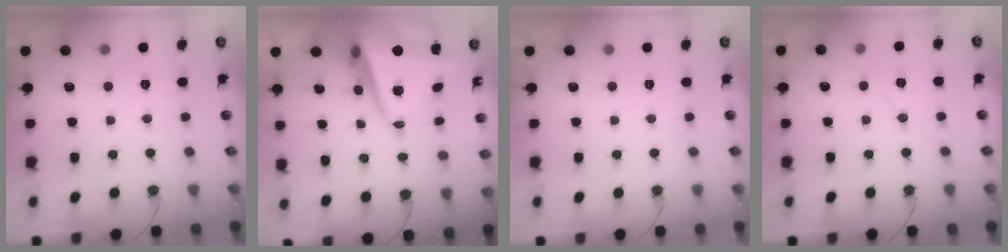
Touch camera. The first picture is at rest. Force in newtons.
{"total": 10.4, "press": 10.3, "slide": 1.3}
{"total": 0.0}
{"total": 5.1, "press": 4.4, "slide": 2.6}